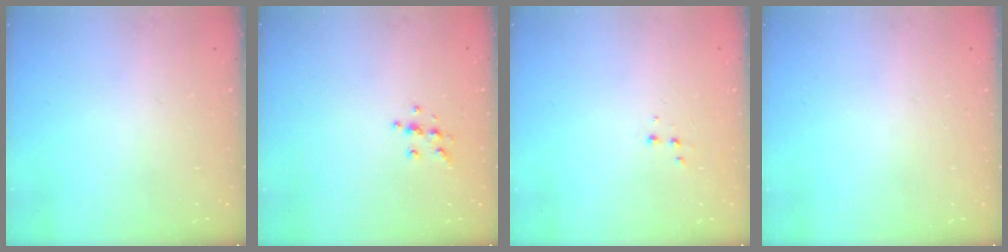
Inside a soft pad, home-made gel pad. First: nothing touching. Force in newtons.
{"total": 6.2, "press": 6.2, "slide": 0.6}
{"total": 1.9, "press": 1.9, "slide": 0.2}
{"total": 0.0}